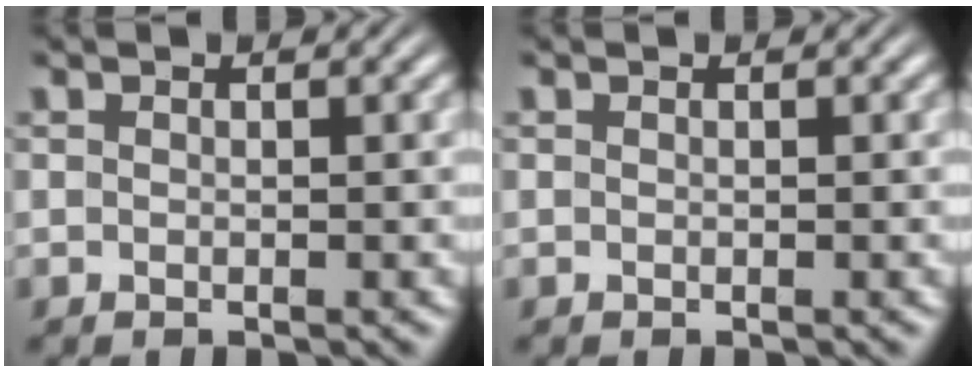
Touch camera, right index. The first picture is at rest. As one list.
[{"total": 0.0}]